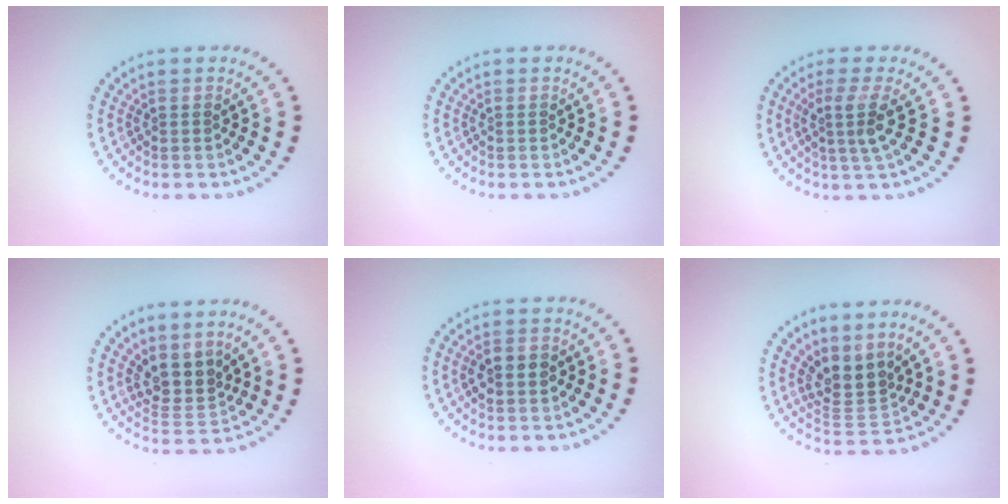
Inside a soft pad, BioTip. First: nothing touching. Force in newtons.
{"total": 0.0}
{"total": 2.7, "press": 2.0, "slide": 1.8}
{"total": 3.2, "press": 2.5, "slide": 2.0}
{"total": 2.8, "press": 2.8, "slide": 0.3}
{"total": 3.3, "press": 2.4, "slide": 2.3}